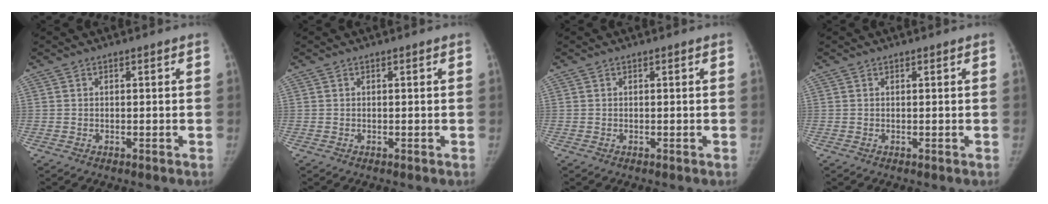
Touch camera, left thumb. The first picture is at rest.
{"total": 0.0}
{"total": 0.0}
{"total": 0.0}